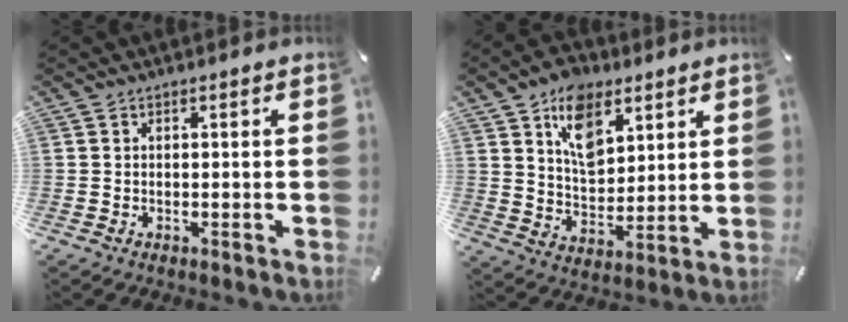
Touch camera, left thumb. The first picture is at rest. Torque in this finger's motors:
{"motor_torque": [0.83, 1.13, 1.33, -1.04, 0.11]}